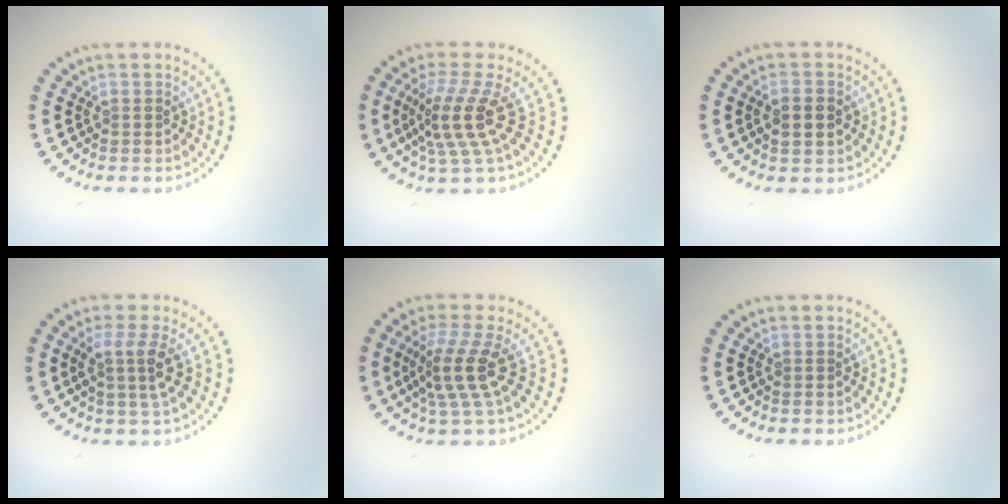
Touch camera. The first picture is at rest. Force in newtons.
{"total": 4.3, "press": 3.0, "slide": 3.1}
{"total": 2.4, "press": 2.4, "slide": 0.3}
{"total": 2.6, "press": 1.9, "slide": 1.7}
{"total": 3.9, "press": 2.8, "slide": 2.7}
{"total": 0.0}